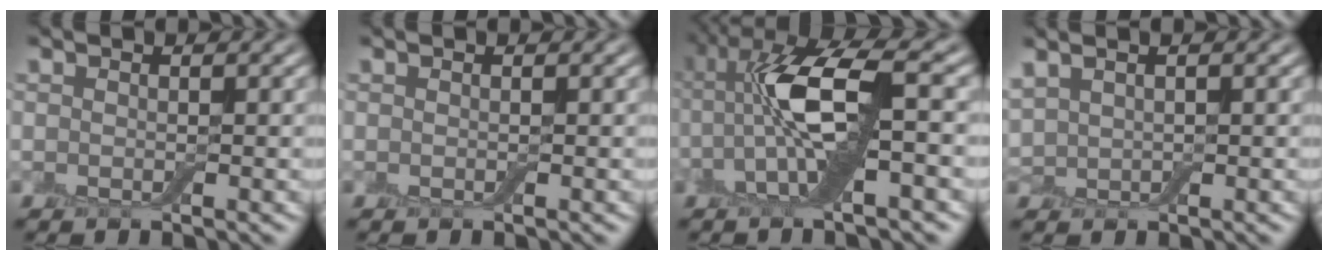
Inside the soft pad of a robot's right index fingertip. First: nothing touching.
{"total": 0.0}
{"total": 7.9, "force": [-0.6, 2.5, 7.5], "torque": [-0.151, 0.019, -0.018]}
{"total": 1.6, "force": [1.2, 0.9, 0.6], "torque": [-0.022, 0.012, 0.031]}